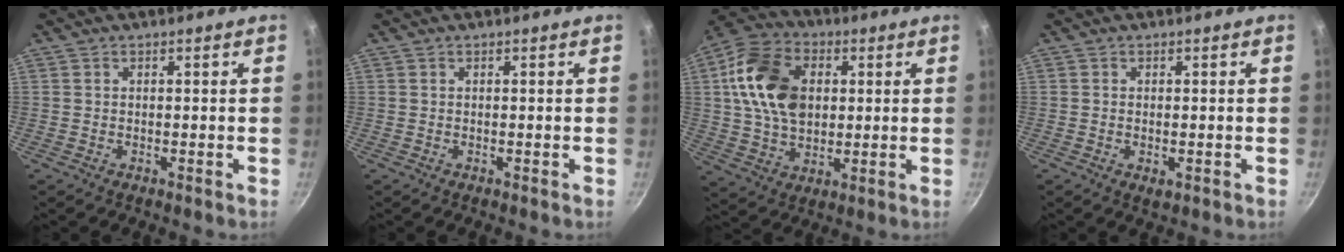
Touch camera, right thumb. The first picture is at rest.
{"total": 0.0}
{"total": 16.5, "force": [3.8, 10.8, 11.8], "torque": [-0.203, -0.002, 0.068]}
{"total": 1.7, "force": [-0.3, 0.9, 1.4], "torque": [-0.024, -0.004, -0.002]}